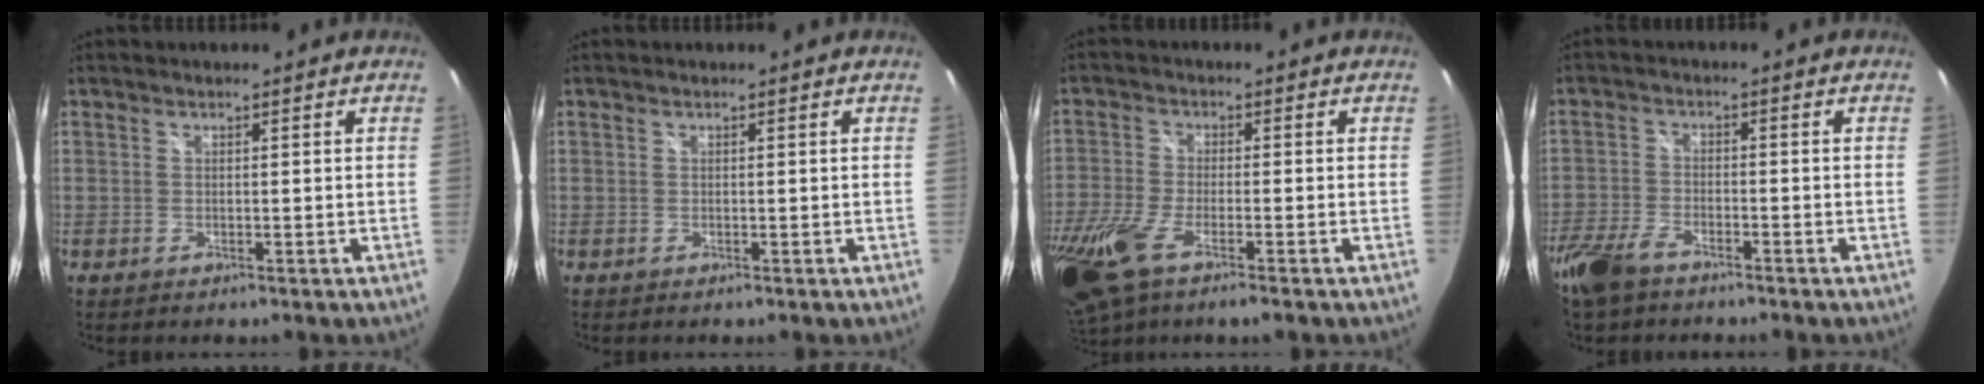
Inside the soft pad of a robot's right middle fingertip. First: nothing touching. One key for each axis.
{"total": 0.0}
{"total": 14.7, "fx": -8.5, "fy": 4.5, "fz": 11.0, "tx": -0.262, "ty": -0.056, "tz": -0.165}
{"total": 7.9, "fx": -6.0, "fy": 3.1, "fz": 4.2, "tx": -0.112, "ty": -0.015, "tz": -0.123}